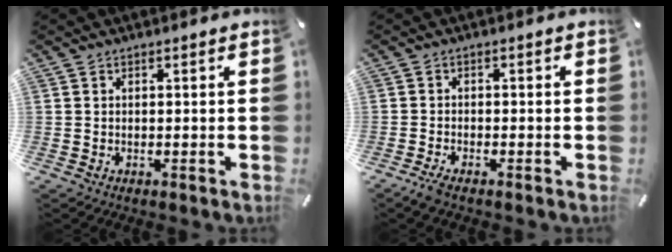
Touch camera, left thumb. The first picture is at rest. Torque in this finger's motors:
{"motor_torque": [-0.02, 0.13, 0.01, 0.01, 0.00]}